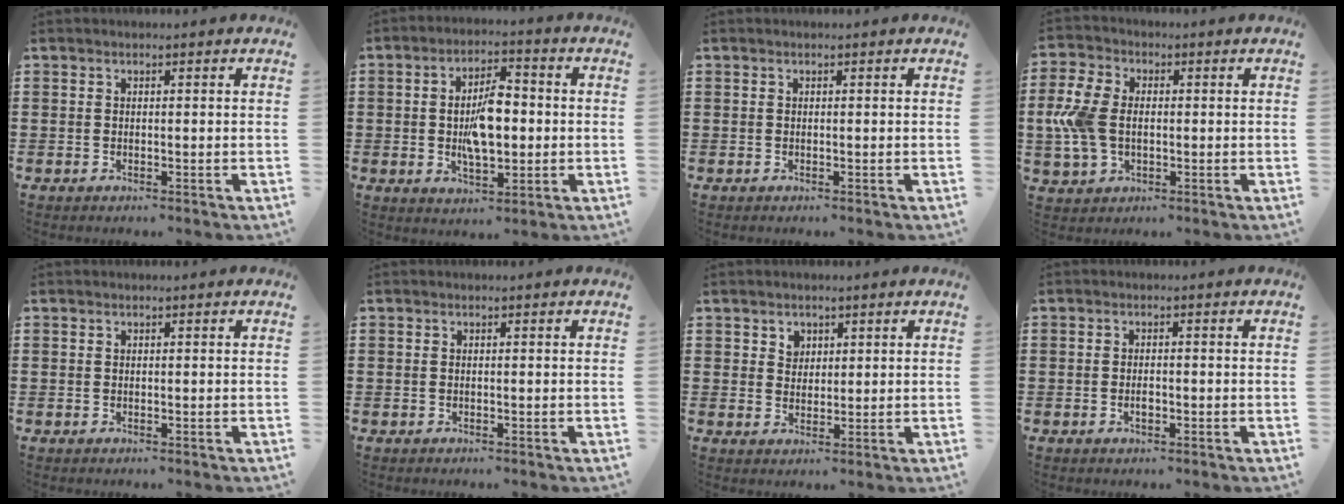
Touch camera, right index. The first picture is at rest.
{"total": 8.1, "force": [-0.3, 3.7, 7.2], "torque": [-0.135, 0.003, -0.011]}
{"total": 0.0}
{"total": 7.8, "force": [-0.3, 5.3, 5.8], "torque": [-0.162, 0.002, -0.015]}
{"total": 0.0}
{"total": 0.0}
{"total": 2.4, "force": [1.5, 1.9, 0.3], "torque": [-0.014, 0.008, 0.028]}
{"total": 1.4, "force": [-0.5, 0.6, 1.2], "torque": [-0.021, 0.001, -0.009]}